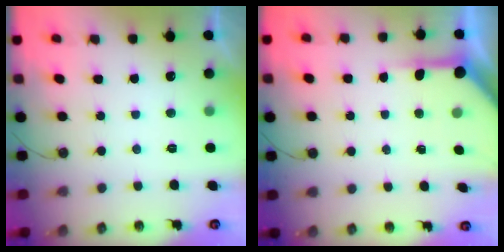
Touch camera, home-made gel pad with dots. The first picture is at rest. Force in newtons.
{"total": 5.5, "press": 5.5, "slide": 0.3}